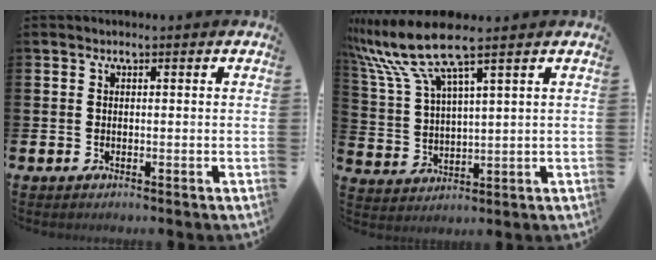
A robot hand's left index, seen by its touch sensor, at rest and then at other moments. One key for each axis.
{"total": 9.3, "fx": 7.3, "fy": 1.2, "fz": 5.5, "tx": -0.136, "ty": -0.022, "tz": 0.131}